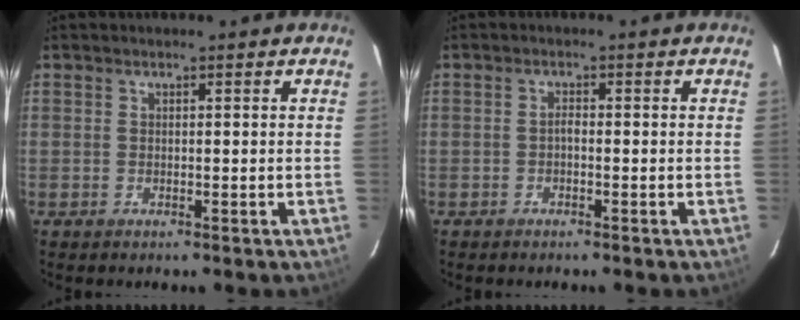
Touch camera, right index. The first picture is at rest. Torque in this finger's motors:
{"motor_torque": [0.10, -0.25, 0.15, 0.04]}